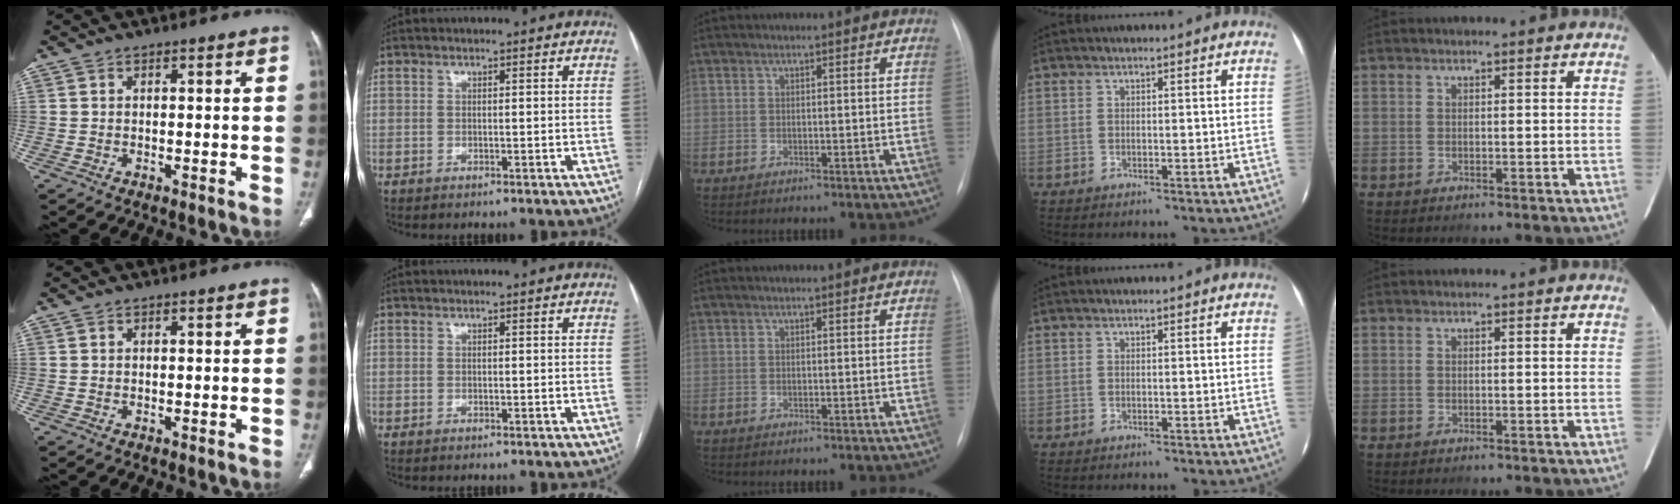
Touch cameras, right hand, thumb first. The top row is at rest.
{}